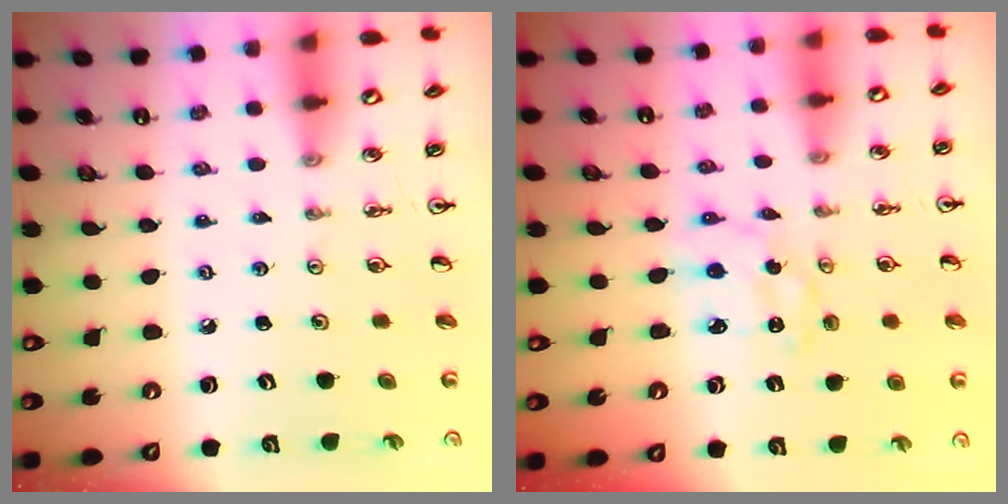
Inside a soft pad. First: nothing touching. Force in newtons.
{"total": 2.6, "press": 2.6, "slide": 0.3}